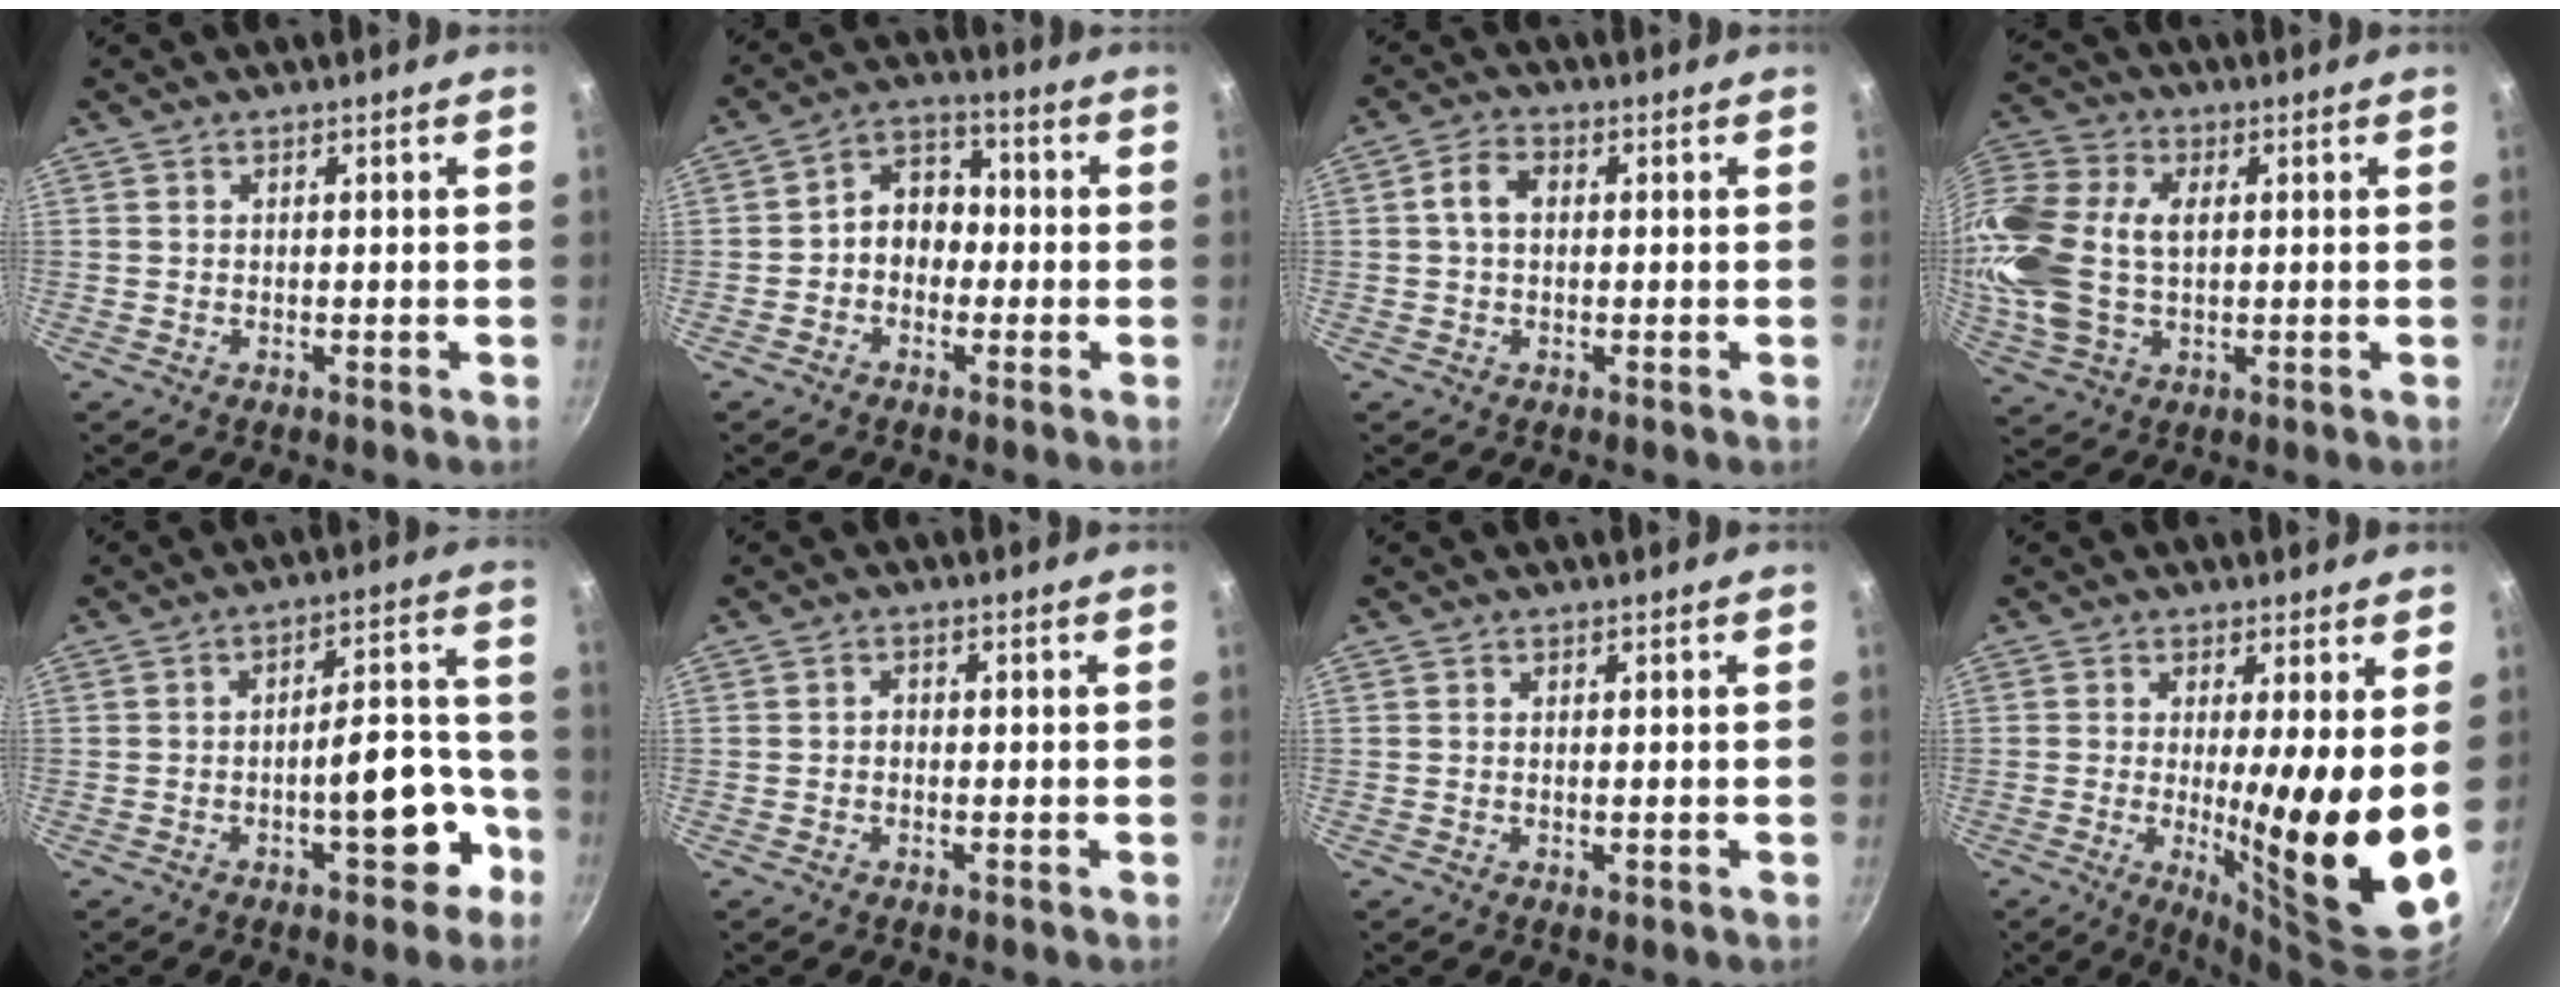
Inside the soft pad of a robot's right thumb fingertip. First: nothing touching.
{"total": 7.6, "force": [-1.0, 6.0, 4.5], "torque": [-0.027, 0.032, -0.034]}
{"total": 4.3, "force": [0.3, 3.0, 3.0], "torque": [-0.053, 0.012, -0.002]}
{"total": 20.0, "force": [1.9, 13.5, 14.6], "torque": [-0.327, 0.026, 0.031]}
{"total": 12.2, "force": [-5.2, 5.1, 9.8], "torque": [-0.092, 0.064, -0.067]}
{"total": 1.2, "force": [-0.5, 0.9, 0.6], "torque": [-0.009, 0.007, -0.008]}
{"total": 0.7, "force": [-0.1, 0.2, 0.7], "torque": [-0.012, -0.001, -0.002]}
{"total": 14.2, "force": [0.2, 1.6, 14.1], "torque": [-0.211, -0.039, 0.009]}